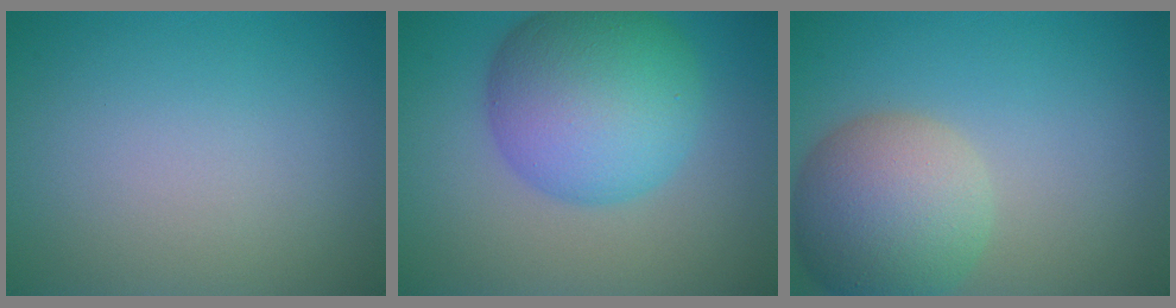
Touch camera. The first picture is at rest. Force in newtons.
{"total": 10.0, "press": 10.0, "slide": 0.1}
{"total": 7.6, "press": 7.5, "slide": 0.5}